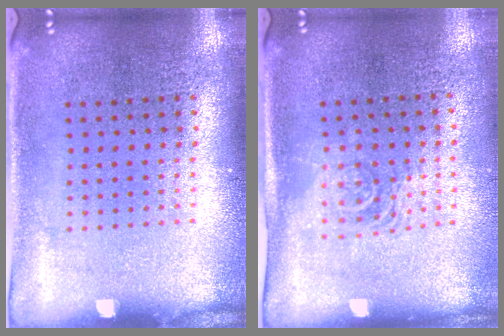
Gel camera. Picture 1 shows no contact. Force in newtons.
{"total": 1.6, "press": 1.3, "slide": 0.9}